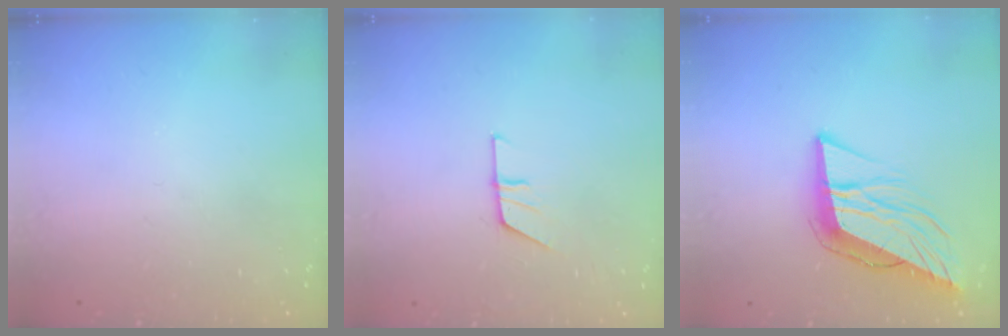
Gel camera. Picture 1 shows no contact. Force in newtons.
{"total": 5.1, "press": 5.1, "slide": 0.4}
{"total": 12.7, "press": 12.2, "slide": 3.4}